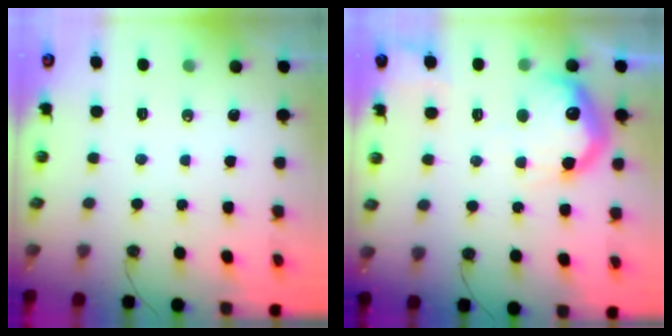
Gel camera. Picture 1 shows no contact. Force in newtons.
{"total": 17.3, "press": 17.3, "slide": 1.1}